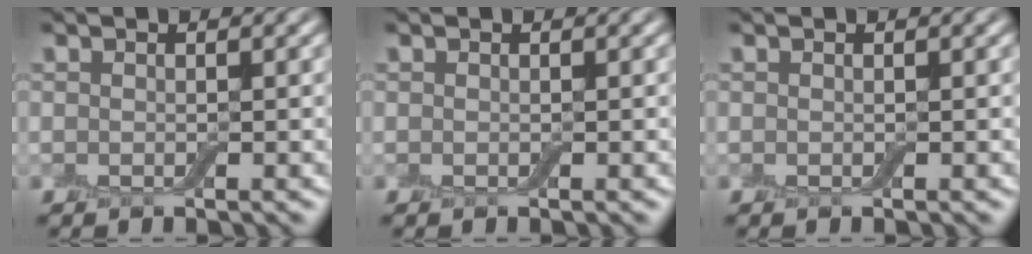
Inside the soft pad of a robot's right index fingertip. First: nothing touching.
{"total": 0.0}
{"total": 0.0}